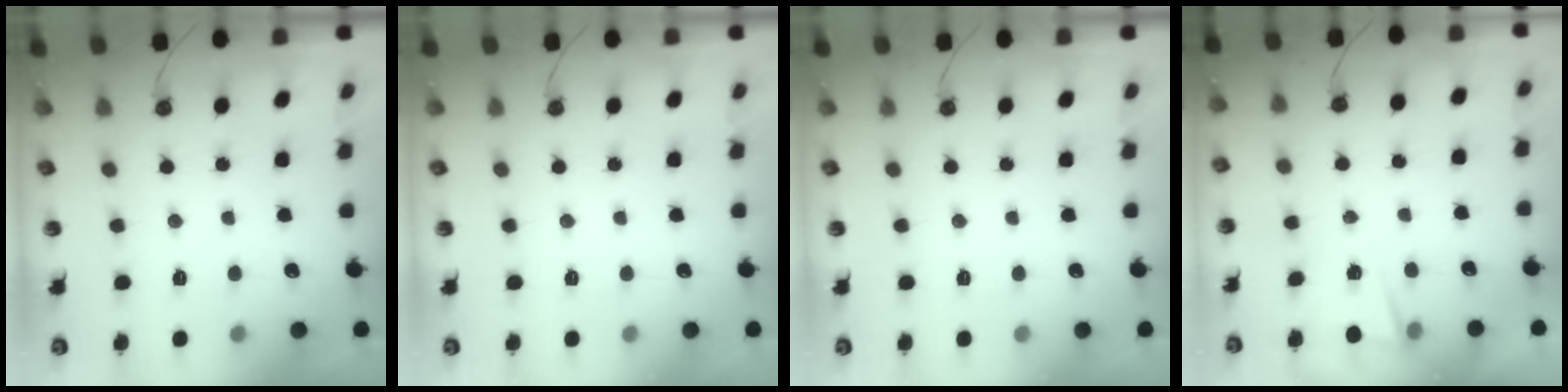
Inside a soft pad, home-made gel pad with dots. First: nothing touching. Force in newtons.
{"total": 0.0}
{"total": 0.0}
{"total": 2.8, "press": 2.6, "slide": 1.0}